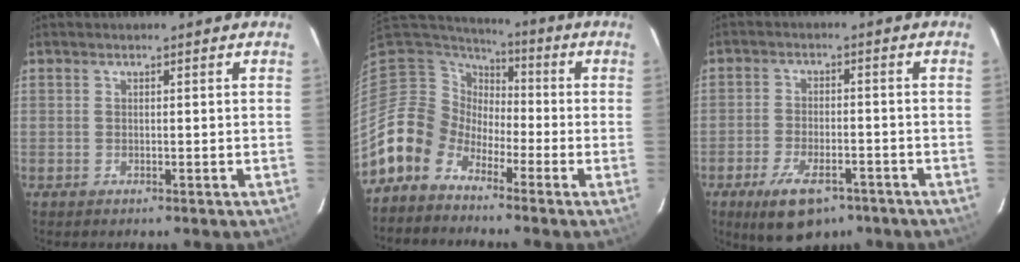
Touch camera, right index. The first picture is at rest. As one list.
[{"total": 8.4, "force": [-5.1, 6.6, 1.2], "torque": [-0.032, 0.029, -0.118]}, {"total": 10.4, "force": [-6.8, 4.7, 6.4], "torque": [-0.137, -0.015, -0.110]}]